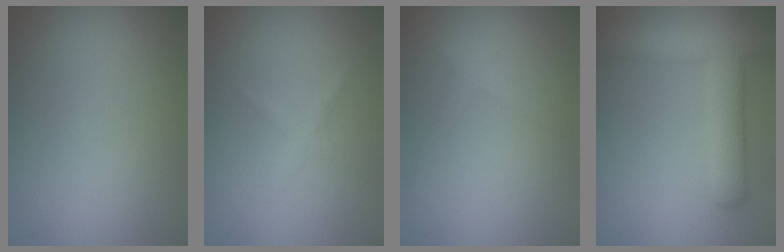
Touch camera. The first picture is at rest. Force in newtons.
{"total": 1.0, "press": 1.0, "slide": 0.1}
{"total": 1.8, "press": 1.8, "slide": 0.1}
{"total": 6.1, "press": 6.1, "slide": 0.5}